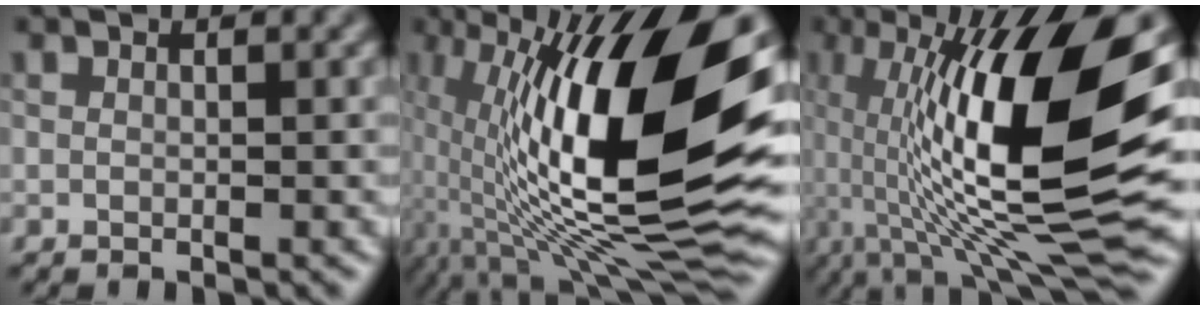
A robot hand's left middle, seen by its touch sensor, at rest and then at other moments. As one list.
[{"total": 18.1, "force": [0.4, 5.8, 17.2], "torque": [-0.294, 0.021, -0.006]}, {"total": 16.0, "force": [0.0, 4.3, 15.4], "torque": [-0.246, 0.016, -0.004]}]